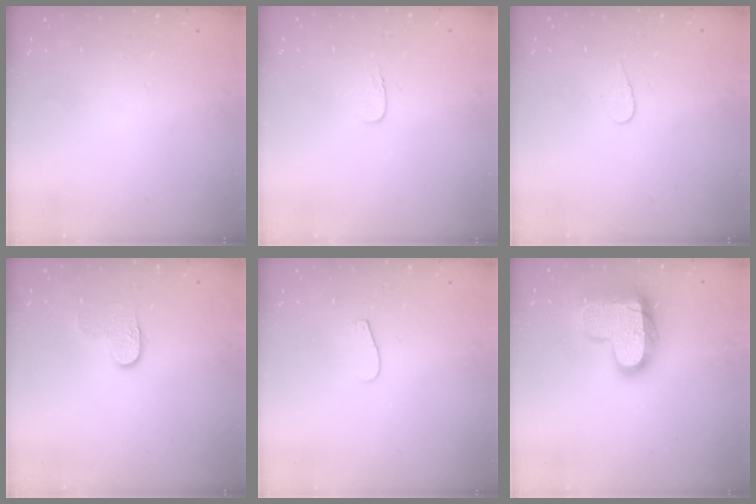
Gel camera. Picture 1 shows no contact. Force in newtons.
{"total": 3.6, "press": 3.6, "slide": 0.4}
{"total": 3.6, "press": 3.6, "slide": 0.3}
{"total": 6.0, "press": 6.0, "slide": 0.5}
{"total": 4.8, "press": 4.8, "slide": 0.4}
{"total": 17.7, "press": 17.7, "slide": 1.2}